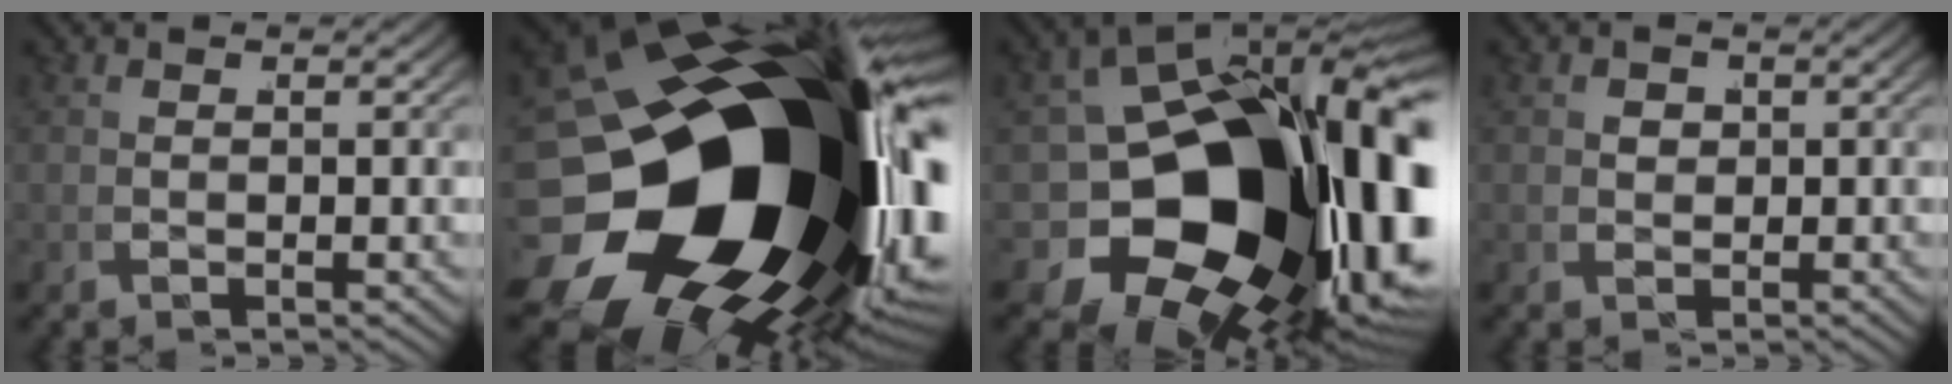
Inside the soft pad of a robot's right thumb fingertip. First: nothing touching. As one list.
[{"total": 39.2, "force": [-2.9, 23.4, 31.2], "torque": [-0.459, -0.067, -0.018]}, {"total": 28.3, "force": [-4.7, 16.8, 22.2], "torque": [-0.361, -0.077, -0.031]}, {"total": 0.8, "force": [0.2, 0.7, -0.2], "torque": [0.003, -0.011, 0.014]}]